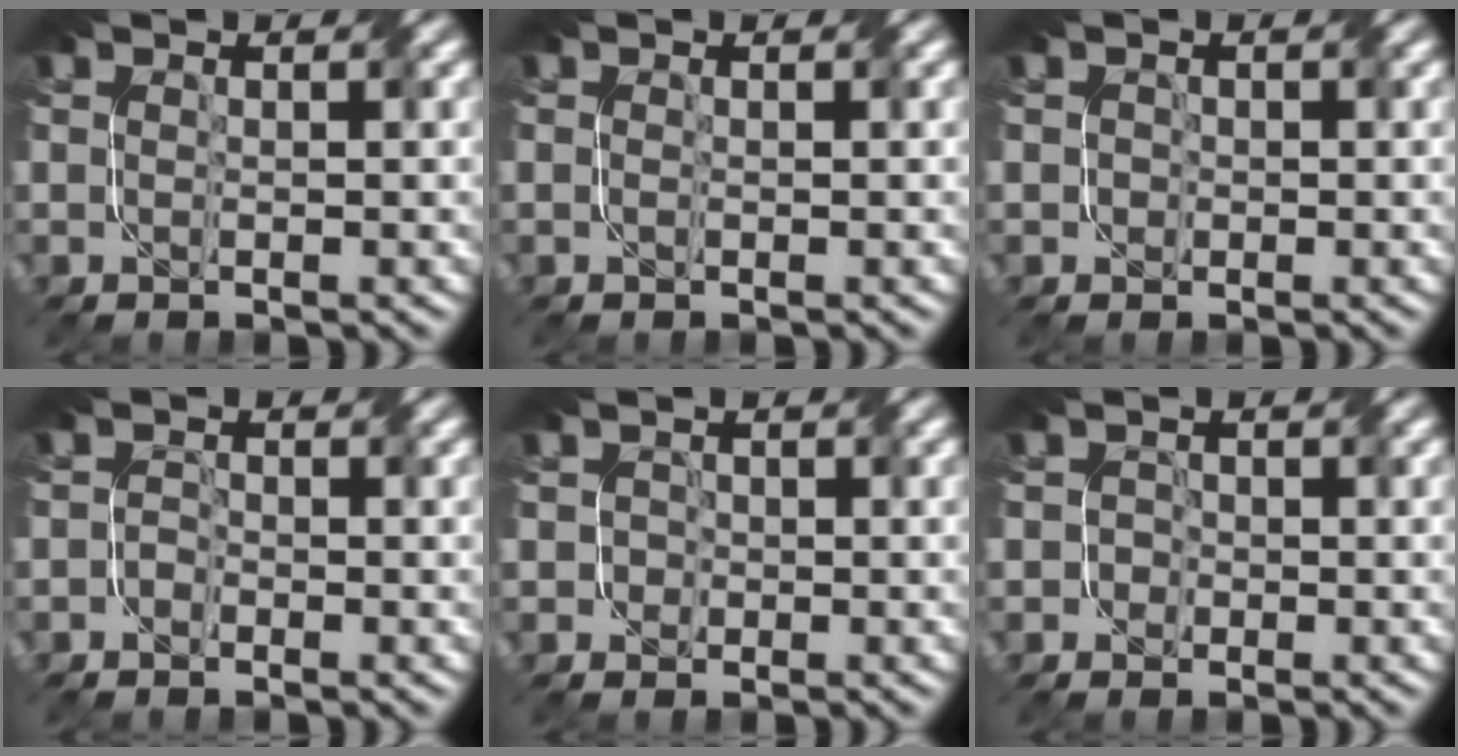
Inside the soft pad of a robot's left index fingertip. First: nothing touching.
{"total": 0.0}
{"total": 0.5, "force": [-0.1, 0.5, 0.0], "torque": [0.002, 0.005, -0.003]}
{"total": 1.1, "force": [-1.1, -0.1, -0.2], "torque": [0.007, 0.005, -0.024]}
{"total": 0.9, "force": [-0.4, 0.8, -0.1], "torque": [0.011, 0.007, -0.009]}
{"total": 1.1, "force": [-0.7, 0.7, -0.2], "torque": [0.020, 0.010, -0.016]}